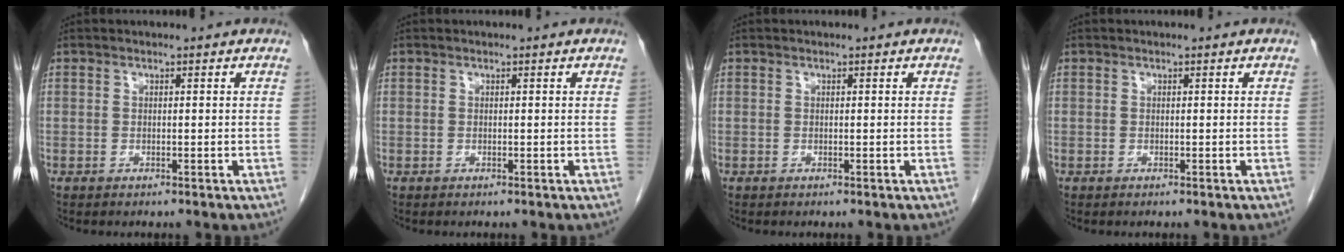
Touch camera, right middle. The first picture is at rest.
{"total": 0.0}
{"total": 0.0}
{"total": 0.0}